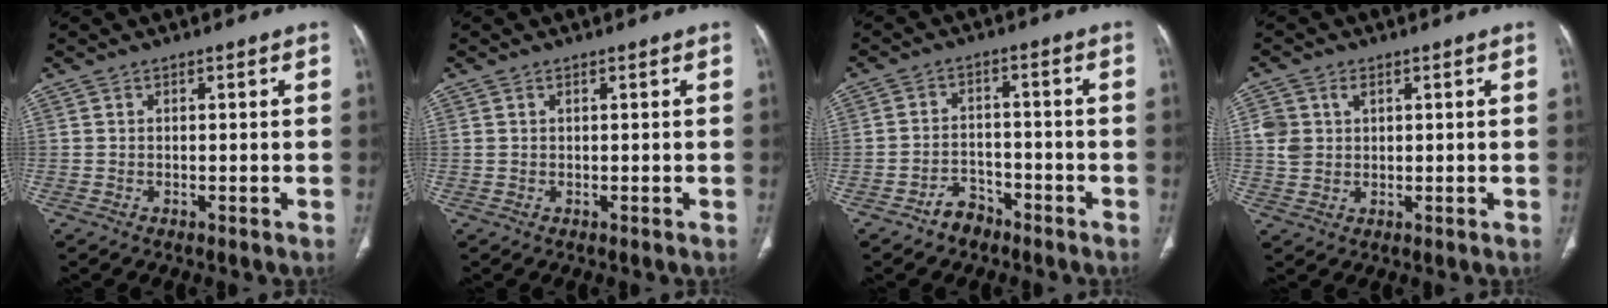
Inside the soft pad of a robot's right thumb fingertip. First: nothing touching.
{"total": 0.5, "force": [0.3, 0.2, 0.3], "torque": [-0.010, 0.008, 0.008]}
{"total": 4.7, "force": [-3.4, 3.0, 1.3], "torque": [-0.010, 0.031, -0.053]}
{"total": 4.9, "force": [1.5, 3.8, 2.8], "torque": [-0.051, 0.002, 0.036]}